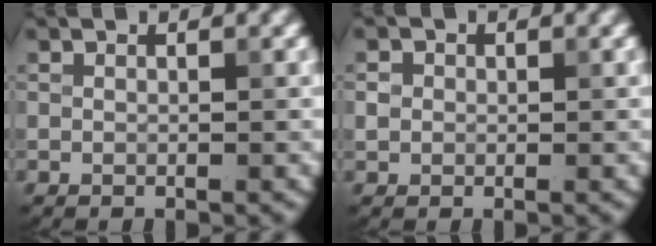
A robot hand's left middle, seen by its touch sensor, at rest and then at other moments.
{"total": 1.1, "force": [0.0, 1.0, 0.3], "torque": [0.000, -0.001, -0.002]}